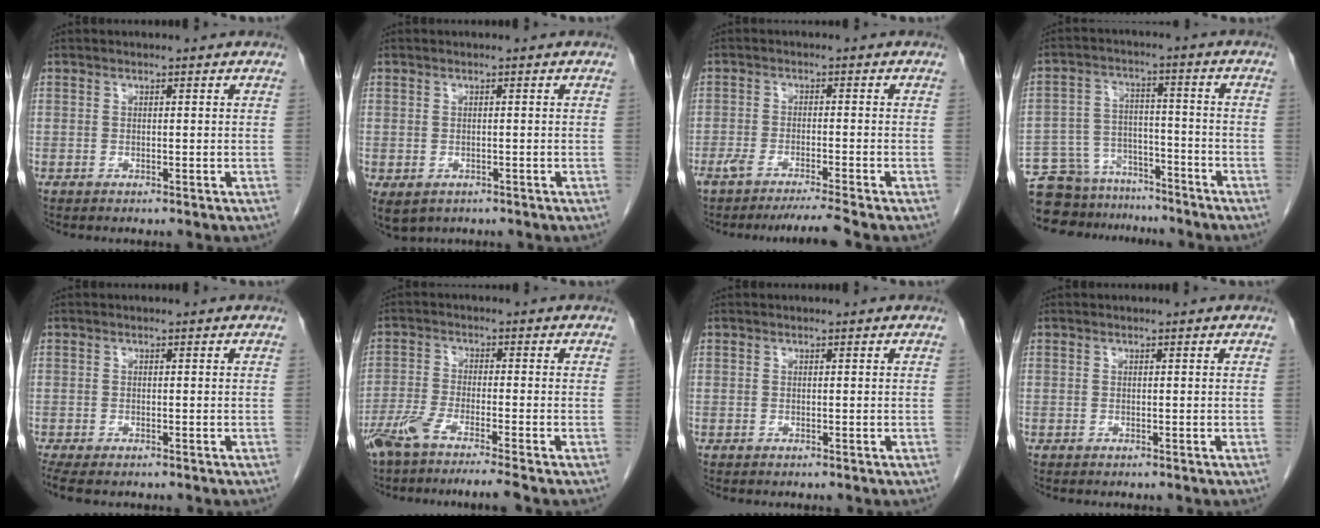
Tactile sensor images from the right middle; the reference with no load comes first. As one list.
[{"total": 4.0, "force": [-2.1, 2.8, 1.9], "torque": [-0.030, -0.007, -0.023]}, {"total": 5.7, "force": [-4.9, -1.3, 2.6], "torque": [-0.036, -0.013, -0.078]}, {"total": 12.9, "force": [-11.3, 5.9, 1.9], "torque": [-0.047, 0.028, -0.176]}, {"total": 5.1, "force": [-3.8, 2.0, 2.7], "torque": [-0.051, -0.014, -0.062]}, {"total": 8.3, "force": [-6.5, -0.7, 5.1], "torque": [-0.087, -0.019, -0.111]}, {"total": 0.0}, {"total": 0.0}]